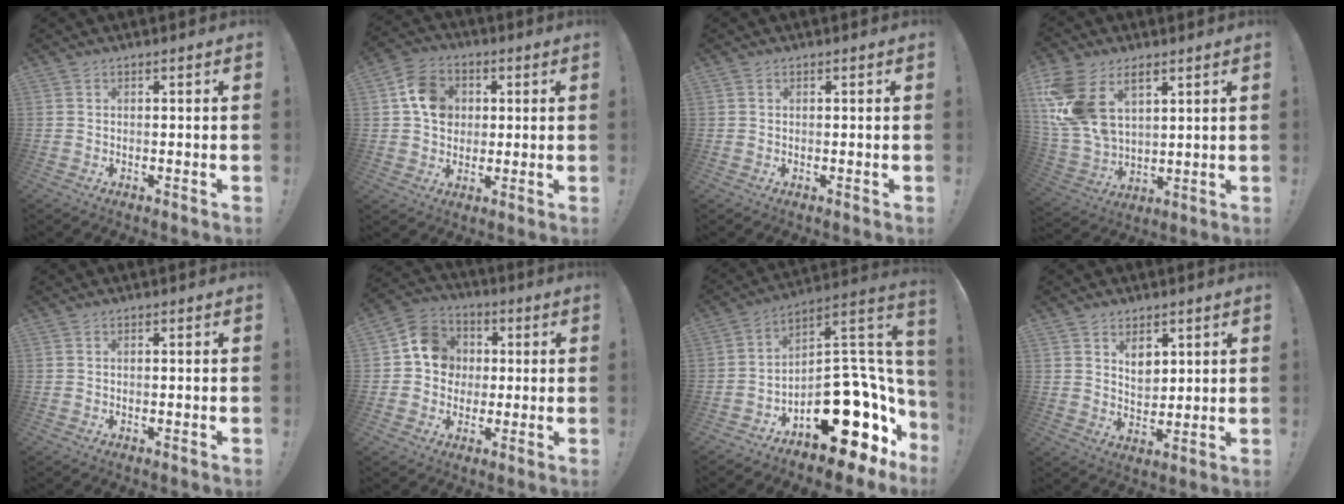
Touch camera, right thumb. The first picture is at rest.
{"total": 11.6, "force": [2.4, 9.7, 5.9], "torque": [-0.085, 0.007, 0.048]}
{"total": 0.0}
{"total": 16.1, "force": [7.9, 10.2, 9.6], "torque": [-0.209, -0.039, 0.152]}
{"total": 0.0}
{"total": 11.7, "force": [1.3, 10.7, 4.7], "torque": [-0.055, 0.014, 0.032]}
{"total": 20.3, "force": [-8.1, 10.9, 15.1], "torque": [-0.168, 0.036, -0.120]}
{"total": 6.4, "force": [3.4, 4.7, 2.7], "torque": [-0.042, -0.021, 0.063]}